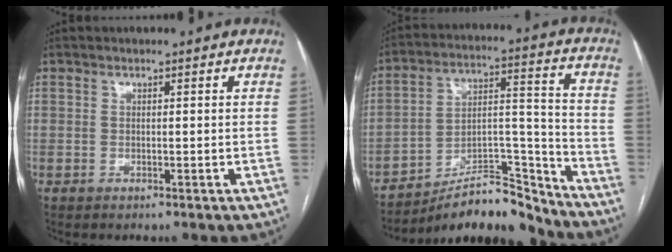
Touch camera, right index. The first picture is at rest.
{"total": 14.9, "force": [-13.8, 2.9, 4.9], "torque": [-0.066, 0.050, -0.227]}